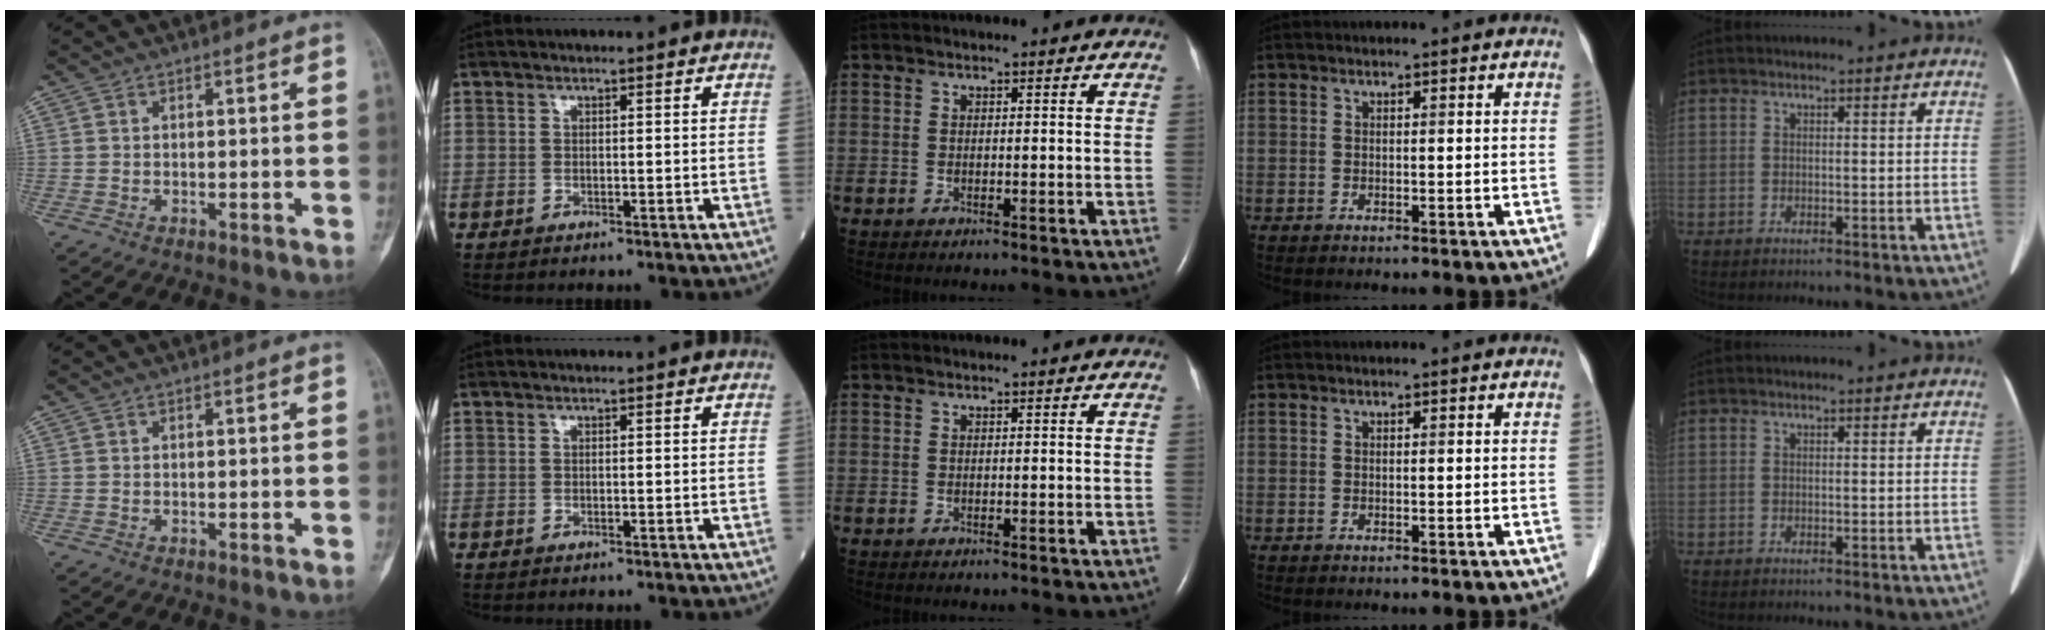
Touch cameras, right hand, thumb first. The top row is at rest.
{}